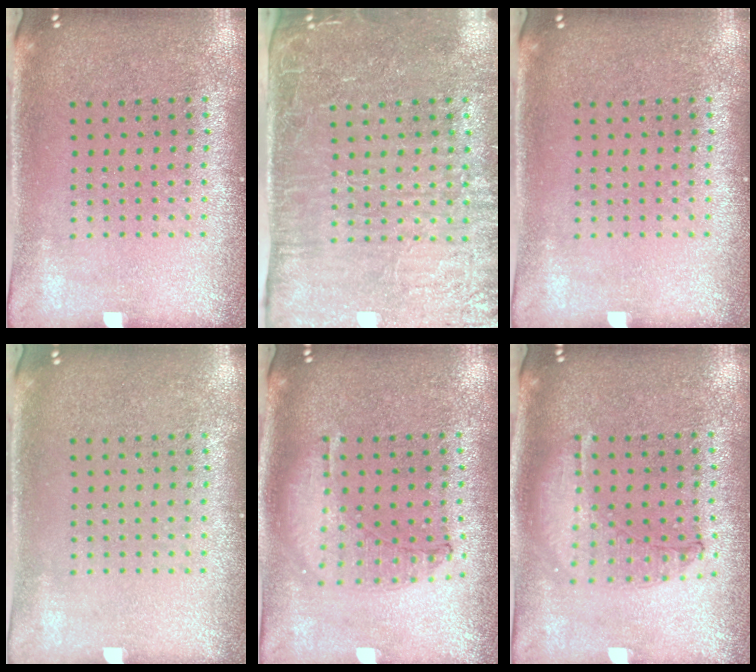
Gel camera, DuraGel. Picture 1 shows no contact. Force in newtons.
{"total": 4.5, "press": 4.1, "slide": 2.1}
{"total": 0.0}
{"total": 0.0}
{"total": 0.9, "press": 0.9, "slide": 0.2}
{"total": 1.0, "press": 1.0, "slide": 0.3}